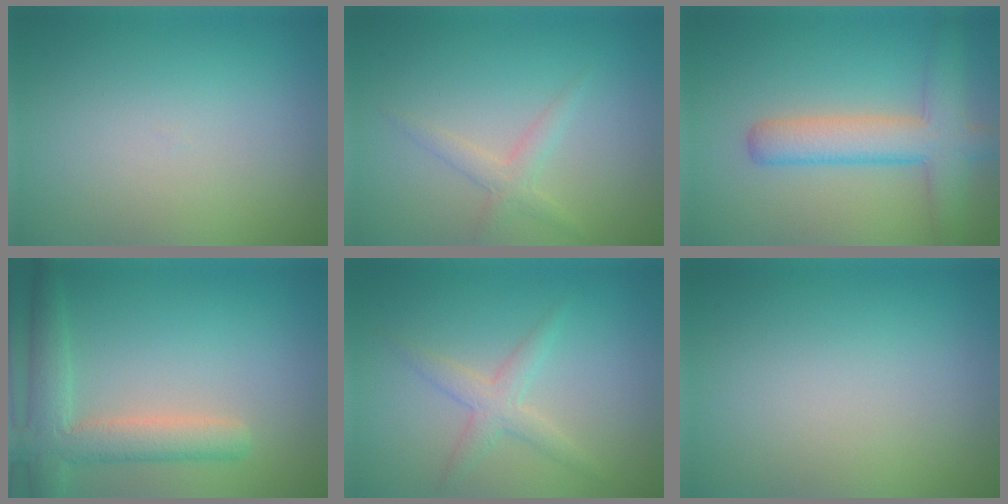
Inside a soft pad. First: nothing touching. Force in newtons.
{"total": 1.7, "press": 1.7, "slide": 0.1}
{"total": 5.6, "press": 5.6, "slide": 0.1}
{"total": 4.6, "press": 4.6, "slide": 0.5}
{"total": 2.3, "press": 2.3, "slide": 0.1}
{"total": 0.0}